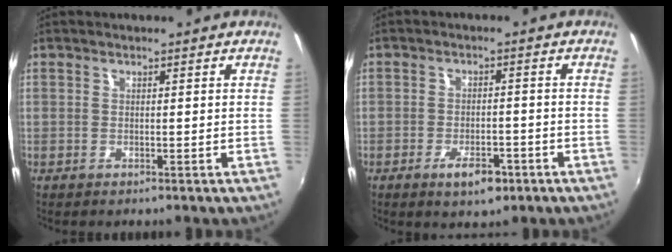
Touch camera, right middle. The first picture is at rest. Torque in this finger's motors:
{"motor_torque": [0.72, -0.78, 0.33, 0.07]}